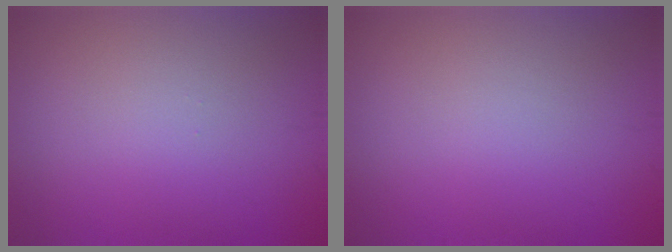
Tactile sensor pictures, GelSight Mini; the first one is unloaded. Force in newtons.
{"total": 0.0}